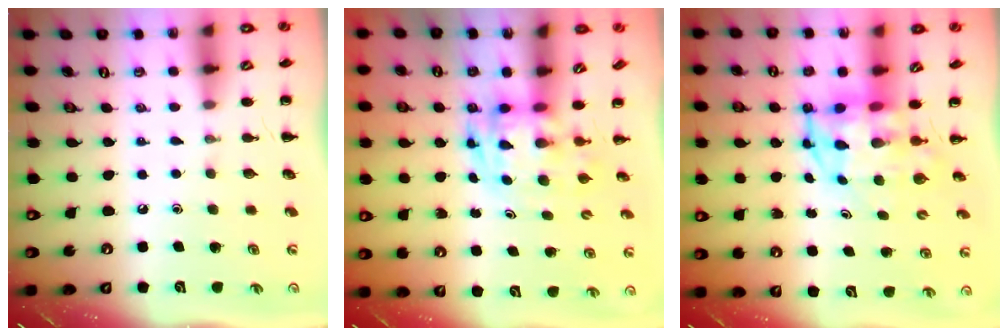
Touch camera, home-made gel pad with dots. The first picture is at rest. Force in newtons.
{"total": 3.5, "press": 3.4, "slide": 0.7}
{"total": 4.5, "press": 4.2, "slide": 1.5}